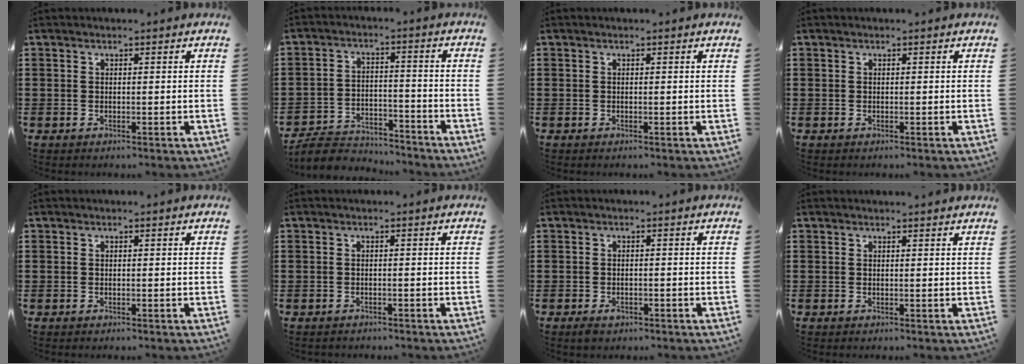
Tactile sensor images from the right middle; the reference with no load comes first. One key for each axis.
{"total": 5.7, "fx": -5.5, "fy": 1.1, "fz": 0.8, "tx": -0.025, "ty": 0.009, "tz": -0.113}
{"total": 0.0}
{"total": 0.0}
{"total": 0.0}
{"total": 0.5, "fx": -0.5, "fy": 0.1, "fz": -0.1, "tx": 0.000, "ty": 0.002, "tz": -0.012}
{"total": 1.2, "fx": -0.7, "fy": 0.7, "fz": 0.8, "tx": -0.016, "ty": -0.002, "tz": -0.014}
{"total": 0.6, "fx": 0.6, "fy": -0.1, "fz": 0.0, "tx": -0.002, "ty": -0.004, "tz": 0.012}